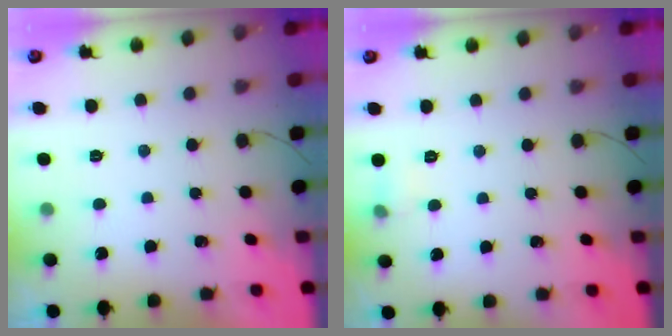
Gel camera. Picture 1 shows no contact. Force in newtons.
{"total": 7.6, "press": 3.7, "slide": 6.6}